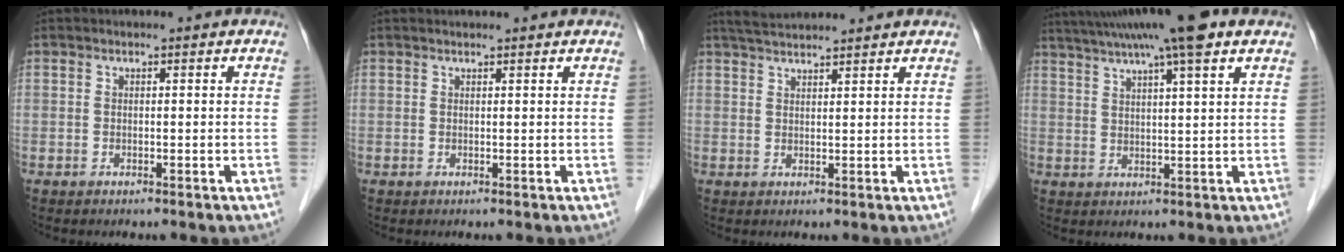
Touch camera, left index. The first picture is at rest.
{"total": 2.2, "force": [2.1, 0.0, 0.6], "torque": [-0.008, 0.012, 0.023]}
{"total": 6.7, "force": [6.1, 0.1, 2.9], "torque": [-0.044, 0.034, 0.088]}
{"total": 14.3, "force": [10.7, 0.4, 9.5], "torque": [-0.165, 0.037, 0.155]}